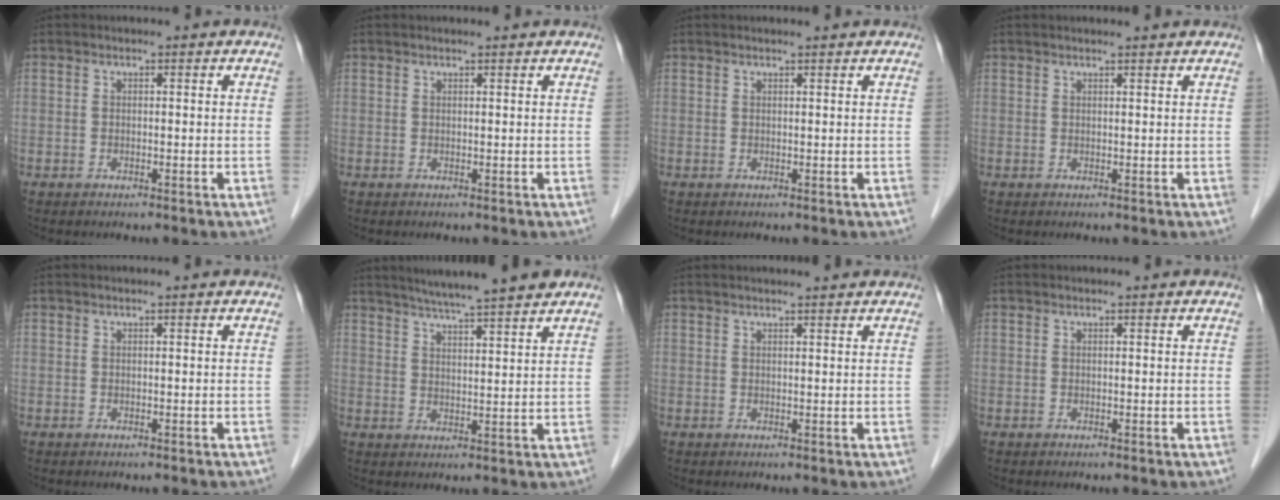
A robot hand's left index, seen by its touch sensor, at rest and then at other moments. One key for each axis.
{"total": 0.9, "fx": 0.8, "fy": -0.1, "fz": 0.3, "tx": -0.007, "ty": 0.007, "tz": 0.014}
{"total": 1.2, "fx": 1.1, "fy": -0.1, "fz": 0.4, "tx": -0.007, "ty": 0.008, "tz": 0.017}
{"total": 2.4, "fx": 2.2, "fy": -0.1, "fz": 0.8, "tx": -0.010, "ty": 0.013, "tz": 0.028}
{"total": 0.8, "fx": -0.7, "fy": 0.1, "fz": 0.4, "tx": -0.005, "ty": 0.000, "tz": -0.006}
{"total": 10.7, "fx": 9.1, "fy": -0.3, "fz": 5.5, "tx": -0.087, "ty": 0.014, "tz": 0.127}
{"total": 3.7, "fx": 3.4, "fy": -0.2, "fz": 1.3, "tx": -0.017, "ty": 0.015, "tz": 0.040}
{"total": 0.0}